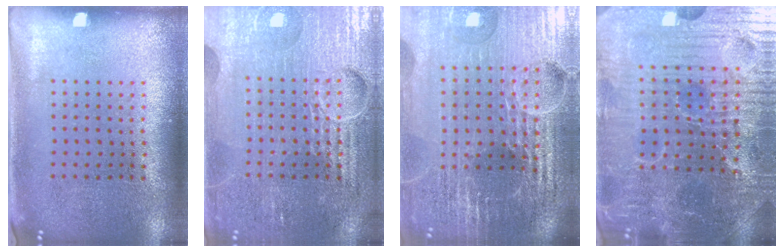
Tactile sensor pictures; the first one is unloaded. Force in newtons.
{"total": 4.5, "press": 4.5, "slide": 0.6}
{"total": 6.6, "press": 5.8, "slide": 3.2}
{"total": 5.6, "press": 5.4, "slide": 1.6}